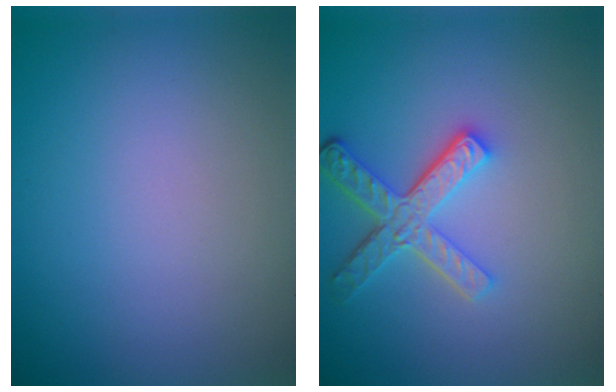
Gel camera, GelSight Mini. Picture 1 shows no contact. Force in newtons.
{"total": 4.2, "press": 3.2, "slide": 2.7}